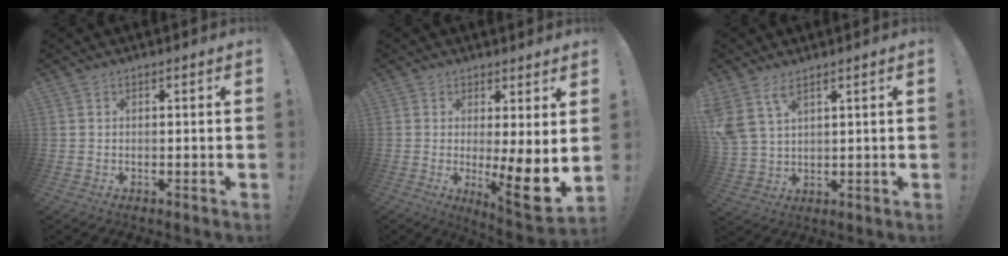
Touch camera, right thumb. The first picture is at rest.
{"total": 10.4, "force": [-0.8, 1.0, 10.4], "torque": [-0.121, -0.034, -0.009]}
{"total": 7.1, "force": [4.9, 3.1, 4.2], "torque": [-0.085, -0.022, 0.094]}